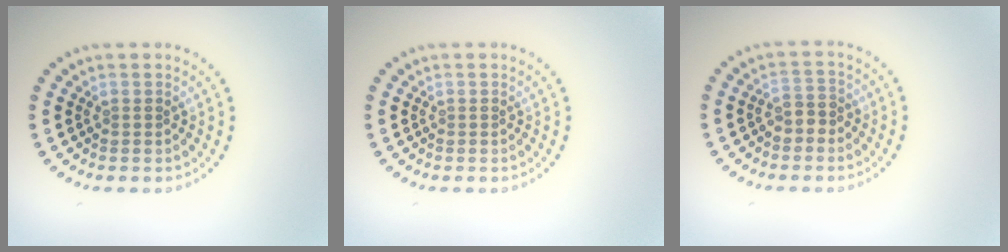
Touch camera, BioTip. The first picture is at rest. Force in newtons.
{"total": 0.0}
{"total": 1.7, "press": 1.5, "slide": 0.8}